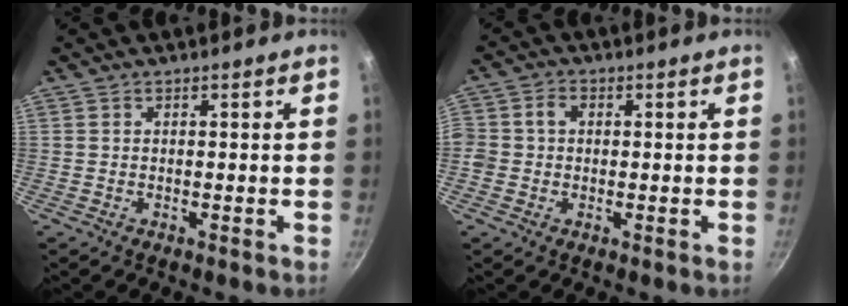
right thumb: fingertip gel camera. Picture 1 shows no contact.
{"total": 4.2, "force": [-0.1, 3.6, 2.1], "torque": [-0.030, 0.013, -0.011]}